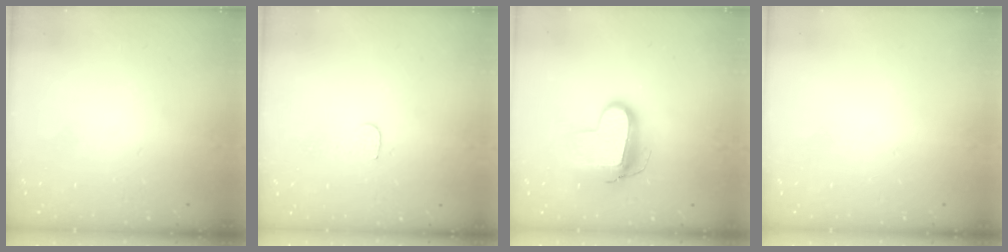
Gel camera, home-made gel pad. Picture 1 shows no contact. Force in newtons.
{"total": 3.5, "press": 3.5, "slide": 0.3}
{"total": 11.6, "press": 11.5, "slide": 1.3}
{"total": 0.0}